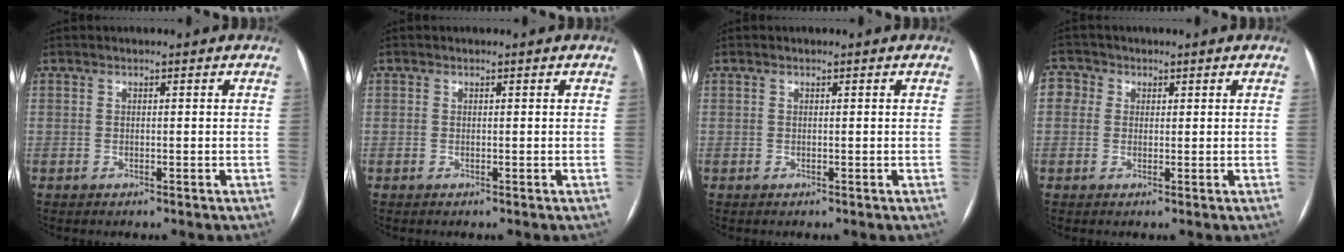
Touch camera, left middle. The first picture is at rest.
{"total": 2.6, "force": [-1.7, -1.8, -0.9], "torque": [0.014, -0.011, -0.019]}
{"total": 0.0}
{"total": 1.3, "force": [-1.0, 0.8, 0.0], "torque": [-0.001, 0.003, -0.009]}